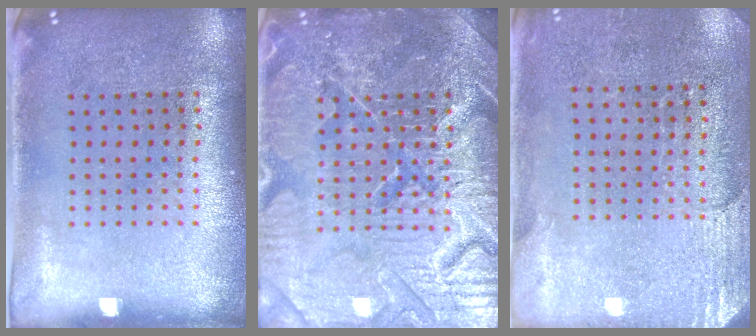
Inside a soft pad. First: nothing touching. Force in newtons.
{"total": 6.8, "press": 6.8, "slide": 0.8}
{"total": 2.6, "press": 2.3, "slide": 1.2}